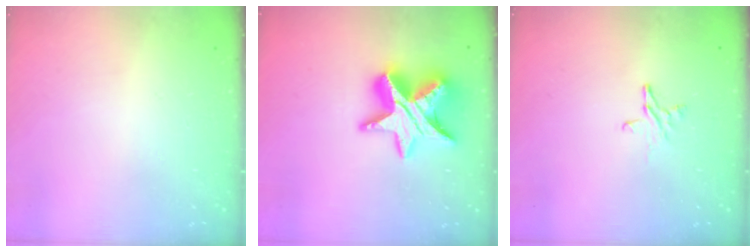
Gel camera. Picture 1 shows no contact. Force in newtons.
{"total": 16.0, "press": 15.9, "slide": 1.0}
{"total": 4.0, "press": 4.0, "slide": 0.3}